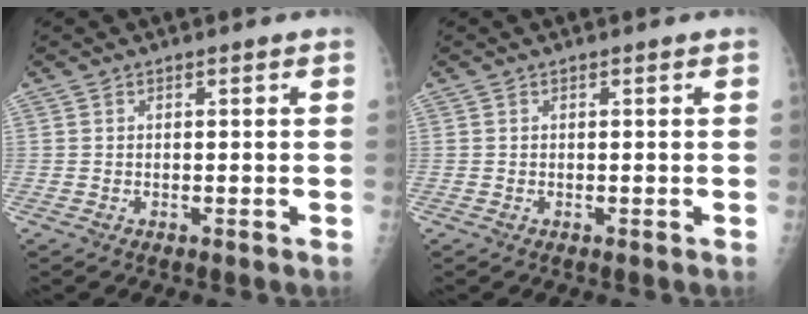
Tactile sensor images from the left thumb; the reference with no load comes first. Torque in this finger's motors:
{"motor_torque": [0.00, 0.00, -0.01, -0.01, 0.00]}